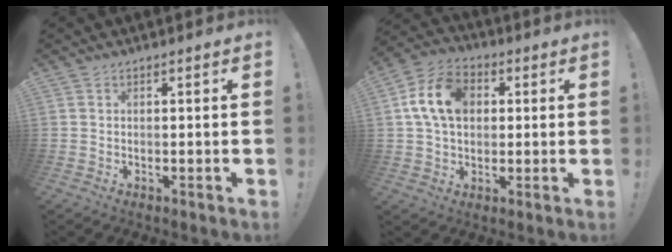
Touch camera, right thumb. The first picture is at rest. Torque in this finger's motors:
{"motor_torque": [0.81, 0.82, 0.28, -0.08, 0.38]}